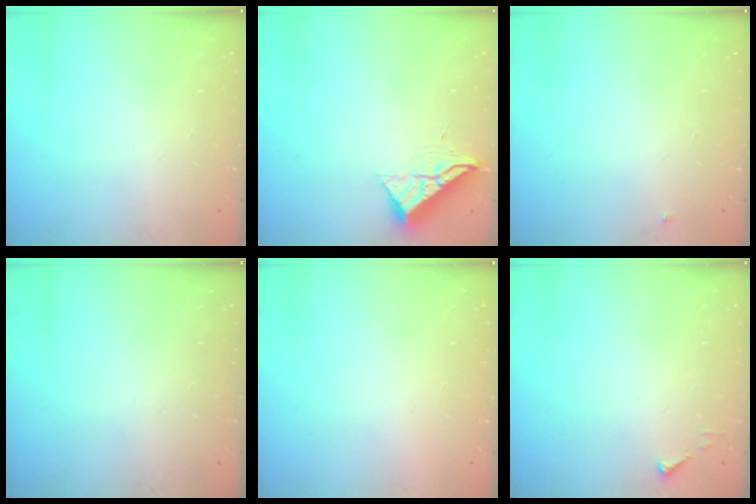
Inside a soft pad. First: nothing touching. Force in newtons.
{"total": 10.2, "press": 10.2, "slide": 0.5}
{"total": 2.7, "press": 2.7, "slide": 0.4}
{"total": 0.0}
{"total": 1.6, "press": 1.6, "slide": 0.1}
{"total": 2.7, "press": 2.7, "slide": 0.3}